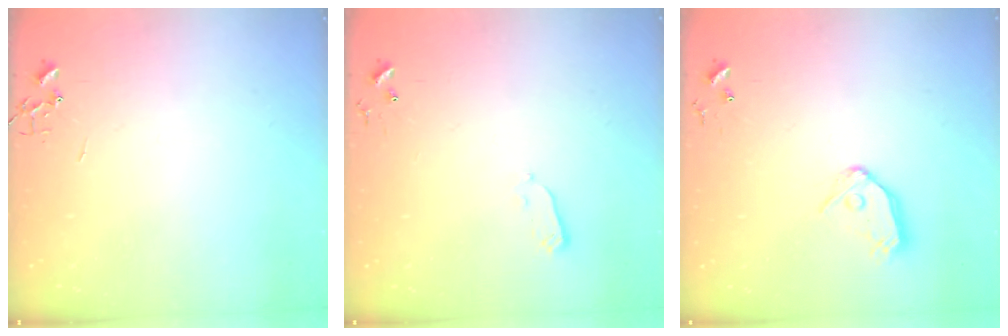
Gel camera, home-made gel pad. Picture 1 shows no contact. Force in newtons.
{"total": 2.9, "press": 2.9, "slide": 0.4}
{"total": 9.6, "press": 9.6, "slide": 1.0}